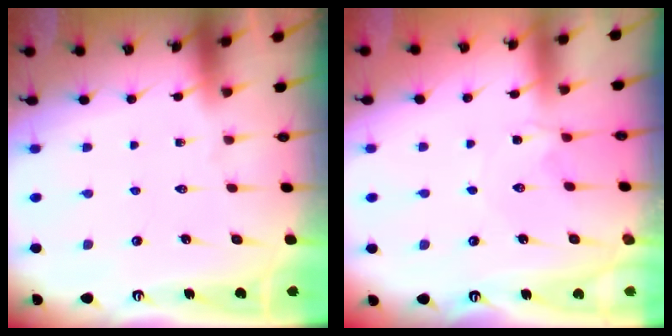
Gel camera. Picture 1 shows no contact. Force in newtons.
{"total": 1.4, "press": 1.3, "slide": 0.4}